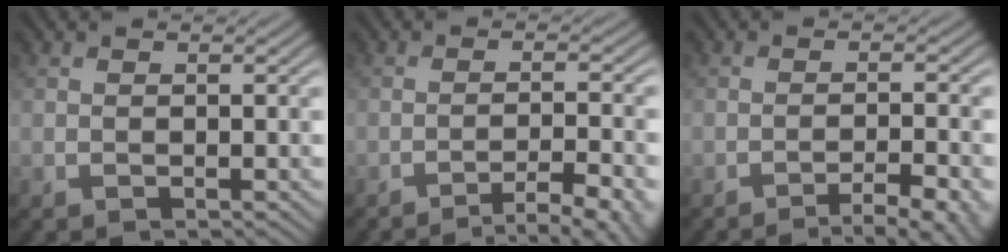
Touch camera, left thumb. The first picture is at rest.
{"total": 7.8, "force": [-6.0, 1.2, 4.9], "torque": [-0.072, 0.010, -0.072]}
{"total": 7.1, "force": [-5.3, 1.1, 4.6], "torque": [-0.068, 0.011, -0.066]}